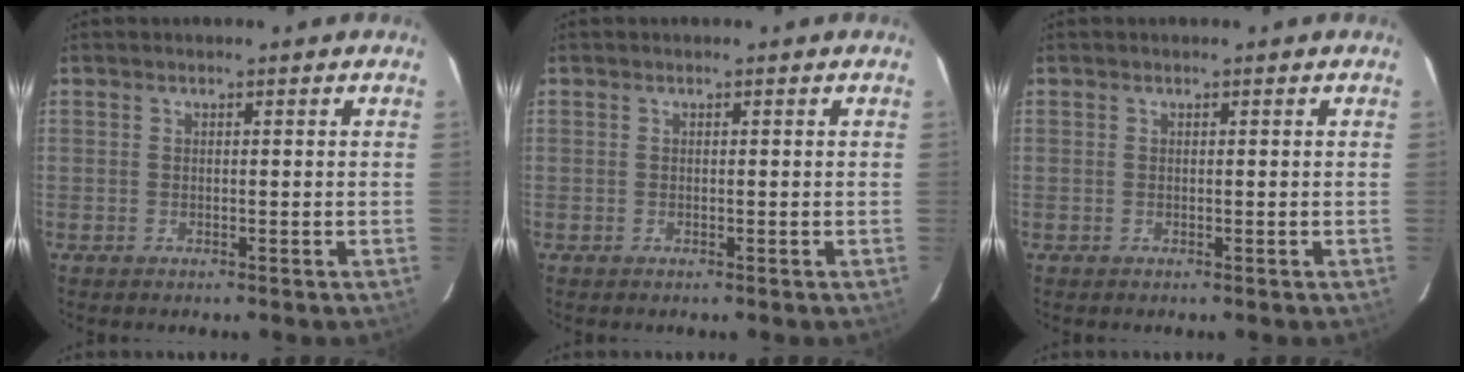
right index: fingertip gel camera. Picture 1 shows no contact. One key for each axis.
{"total": 0.0}
{"total": 0.0}